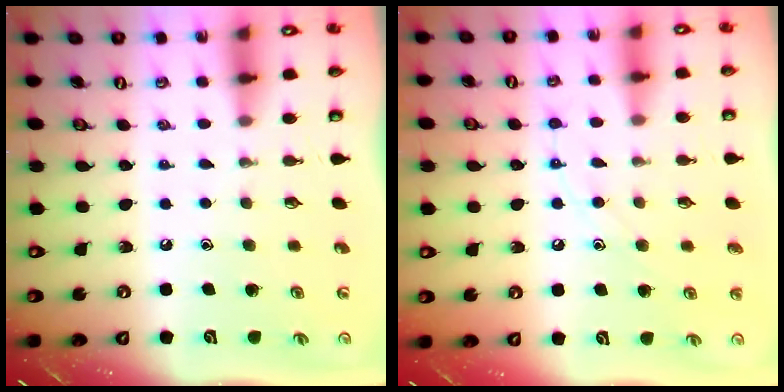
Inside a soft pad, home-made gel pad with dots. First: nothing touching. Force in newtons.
{"total": 7.8, "press": 7.8, "slide": 0.7}